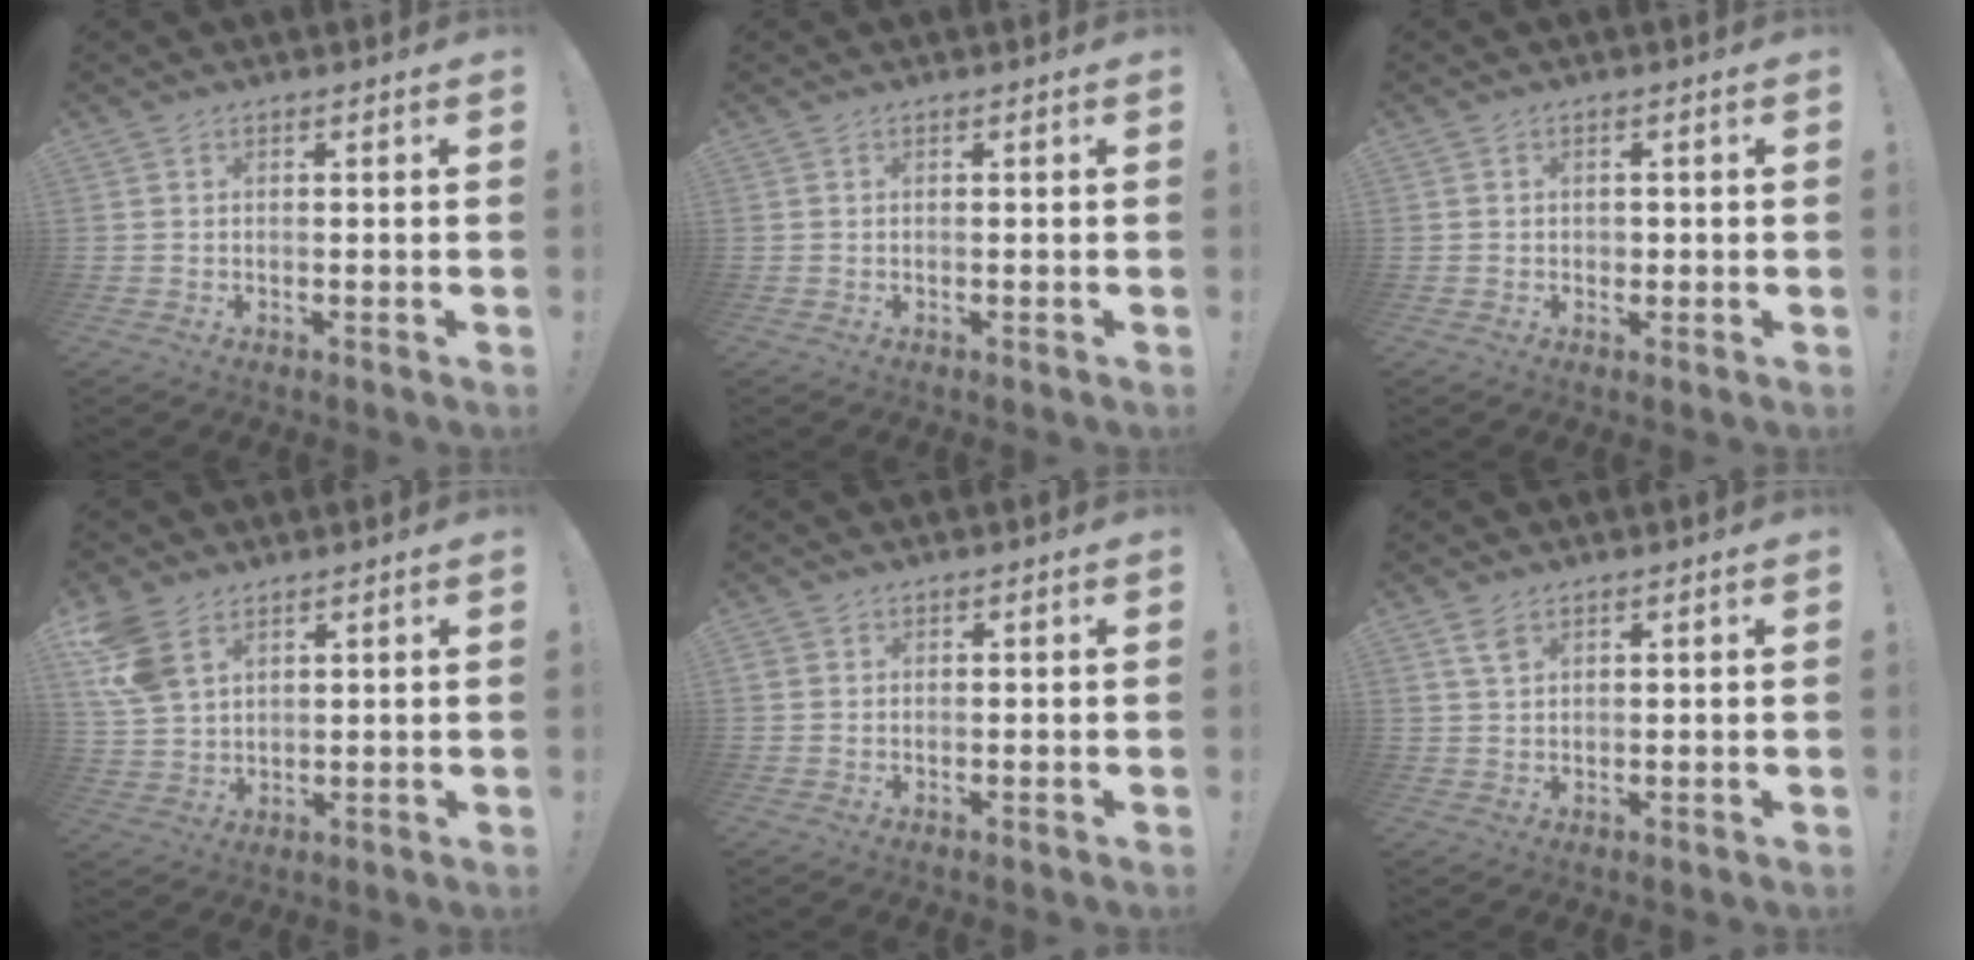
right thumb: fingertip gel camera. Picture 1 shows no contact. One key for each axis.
{"total": 0.0}
{"total": 1.2, "fx": -0.2, "fy": 1.2, "fz": 0.3, "tx": 0.004, "ty": 0.000, "tz": -0.005}
{"total": 9.7, "fx": 5.4, "fy": 6.1, "fz": 5.4, "tx": -0.114, "ty": -0.016, "tz": 0.108}
{"total": 1.2, "fx": 0.8, "fy": 0.8, "fz": 0.3, "tx": -0.007, "ty": 0.002, "tz": 0.015}
{"total": 3.9, "fx": 2.2, "fy": 2.1, "fz": 2.3, "tx": -0.033, "ty": -0.009, "tz": 0.041}